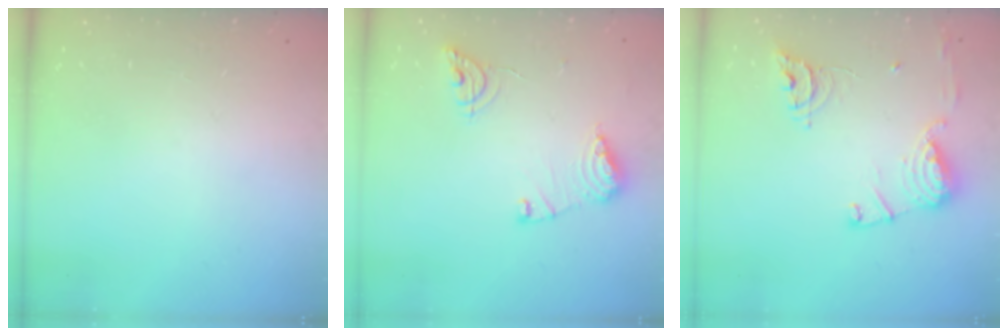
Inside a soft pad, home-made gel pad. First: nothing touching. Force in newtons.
{"total": 11.5, "press": 11.4, "slide": 1.0}
{"total": 15.3, "press": 15.2, "slide": 1.4}